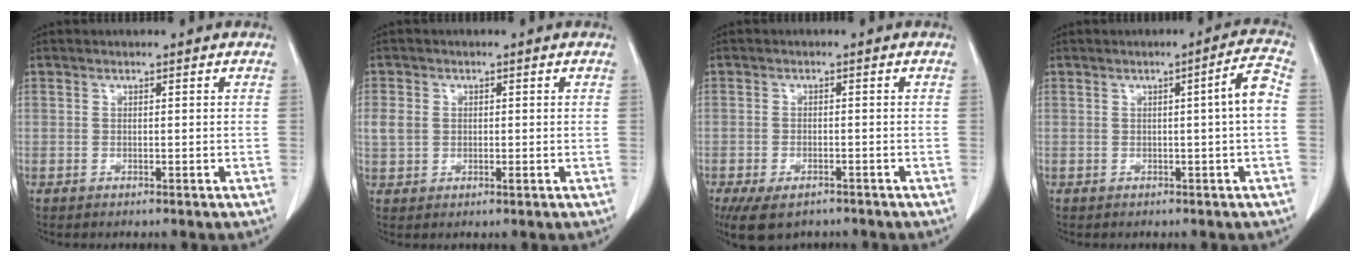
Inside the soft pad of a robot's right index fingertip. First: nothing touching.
{"total": 3.6, "force": [0.4, 2.9, 2.1], "torque": [-0.049, 0.005, 0.012]}
{"total": 7.5, "force": [-5.3, 3.6, 3.9], "torque": [-0.070, -0.009, -0.081]}
{"total": 4.1, "force": [-0.2, -0.5, 4.1], "torque": [-0.056, 0.005, -0.002]}